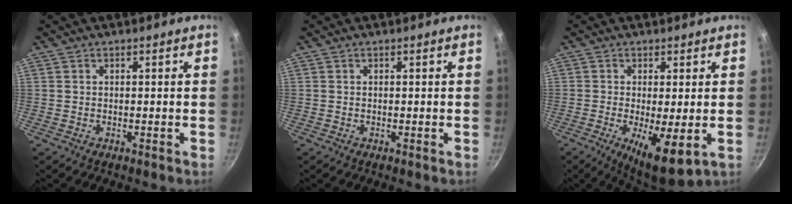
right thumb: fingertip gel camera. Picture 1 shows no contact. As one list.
[{"total": 0.0}, {"total": 9.3, "force": [-1.9, 2.6, 8.8], "torque": [-0.143, -0.012, -0.018]}]